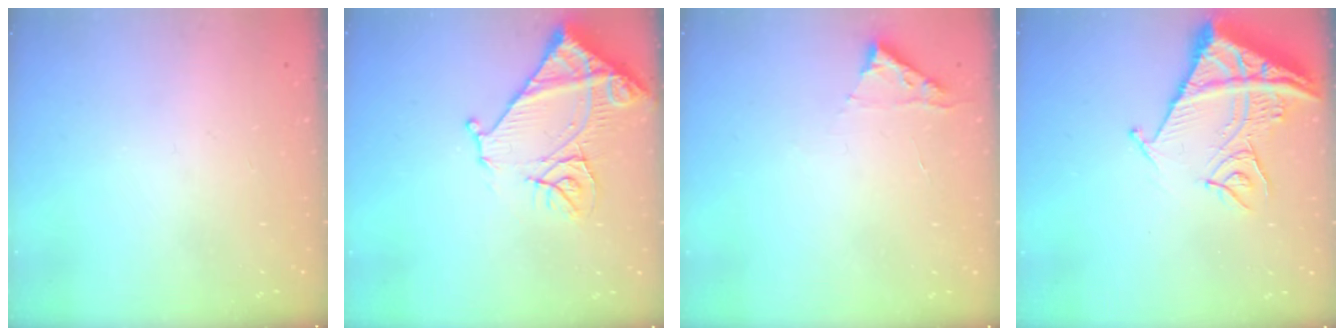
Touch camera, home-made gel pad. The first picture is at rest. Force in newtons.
{"total": 14.4, "press": 14.3, "slide": 1.7}
{"total": 2.8, "press": 2.8, "slide": 0.3}
{"total": 14.1, "press": 14.0, "slide": 1.6}